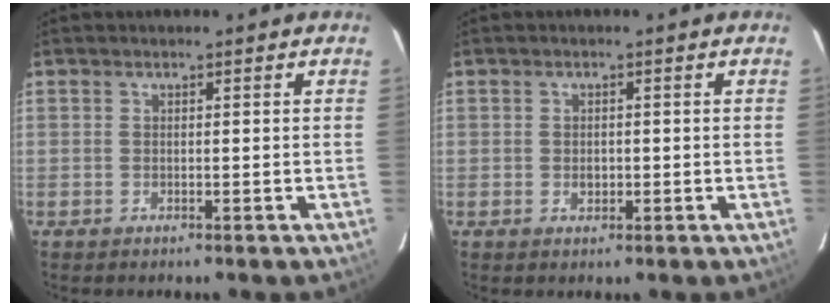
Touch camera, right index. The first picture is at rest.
{"total": 1.8, "force": [-0.3, 1.5, 0.9], "torque": [-0.016, 0.002, -0.005]}